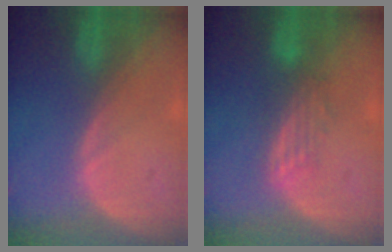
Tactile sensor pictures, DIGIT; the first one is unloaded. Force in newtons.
{"total": 3.2, "press": 3.1, "slide": 0.7}